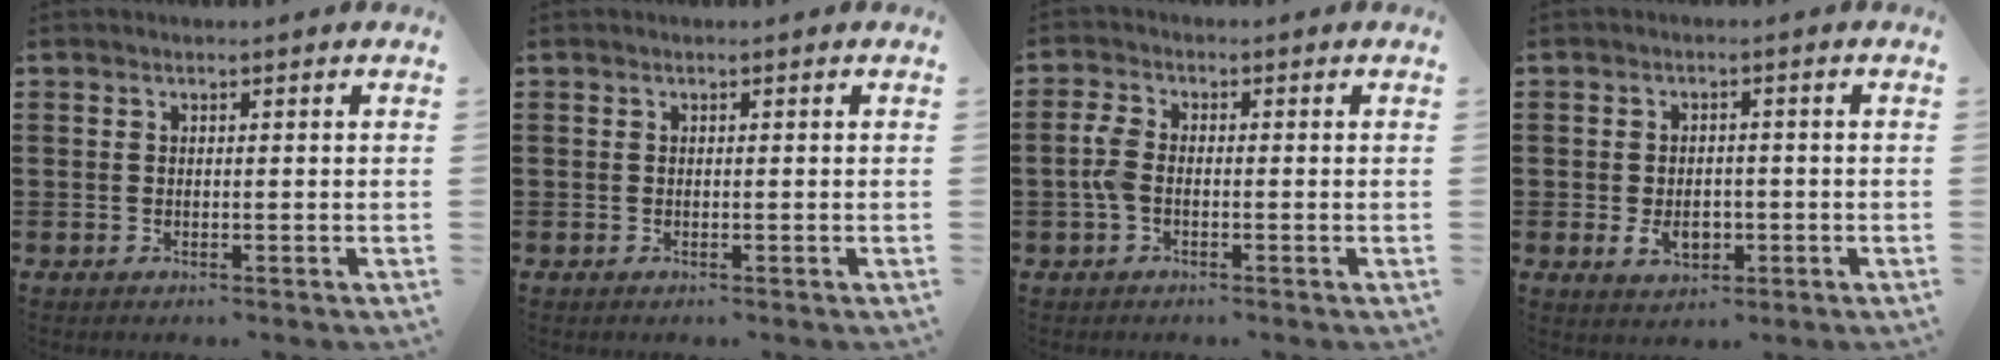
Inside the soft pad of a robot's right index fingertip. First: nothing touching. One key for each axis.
{"total": 0.0}
{"total": 3.4, "fx": -0.7, "fy": 1.8, "fz": 2.8, "tx": -0.073, "ty": -0.003, "tz": -0.018}
{"total": 3.7, "fx": -0.9, "fy": 2.5, "fz": 2.6, "tx": -0.041, "ty": 0.000, "tz": -0.017}